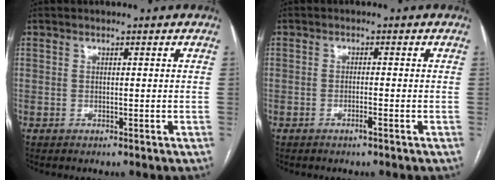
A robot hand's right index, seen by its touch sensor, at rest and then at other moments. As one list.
[{"total": 1.4, "force": [-0.9, -0.2, 1.1], "torque": [-0.019, -0.002, -0.019]}]